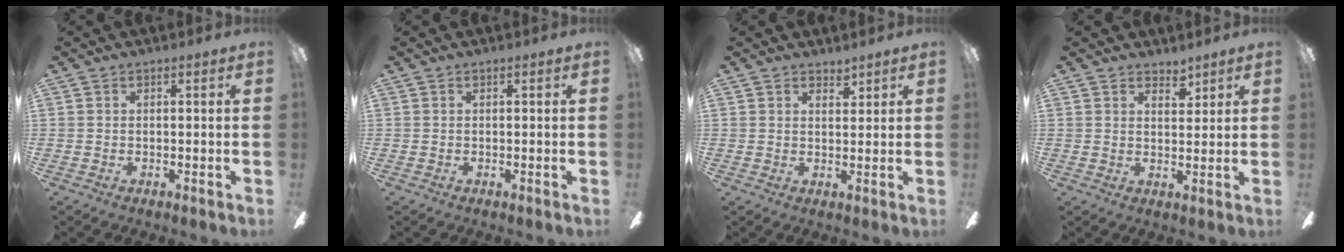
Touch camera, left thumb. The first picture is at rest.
{"total": 0.0}
{"total": 2.8, "force": [2.4, 1.2, 0.5], "torque": [0.002, -0.014, 0.043]}
{"total": 3.6, "force": [3.2, 1.5, 0.5], "torque": [0.007, -0.021, 0.055]}